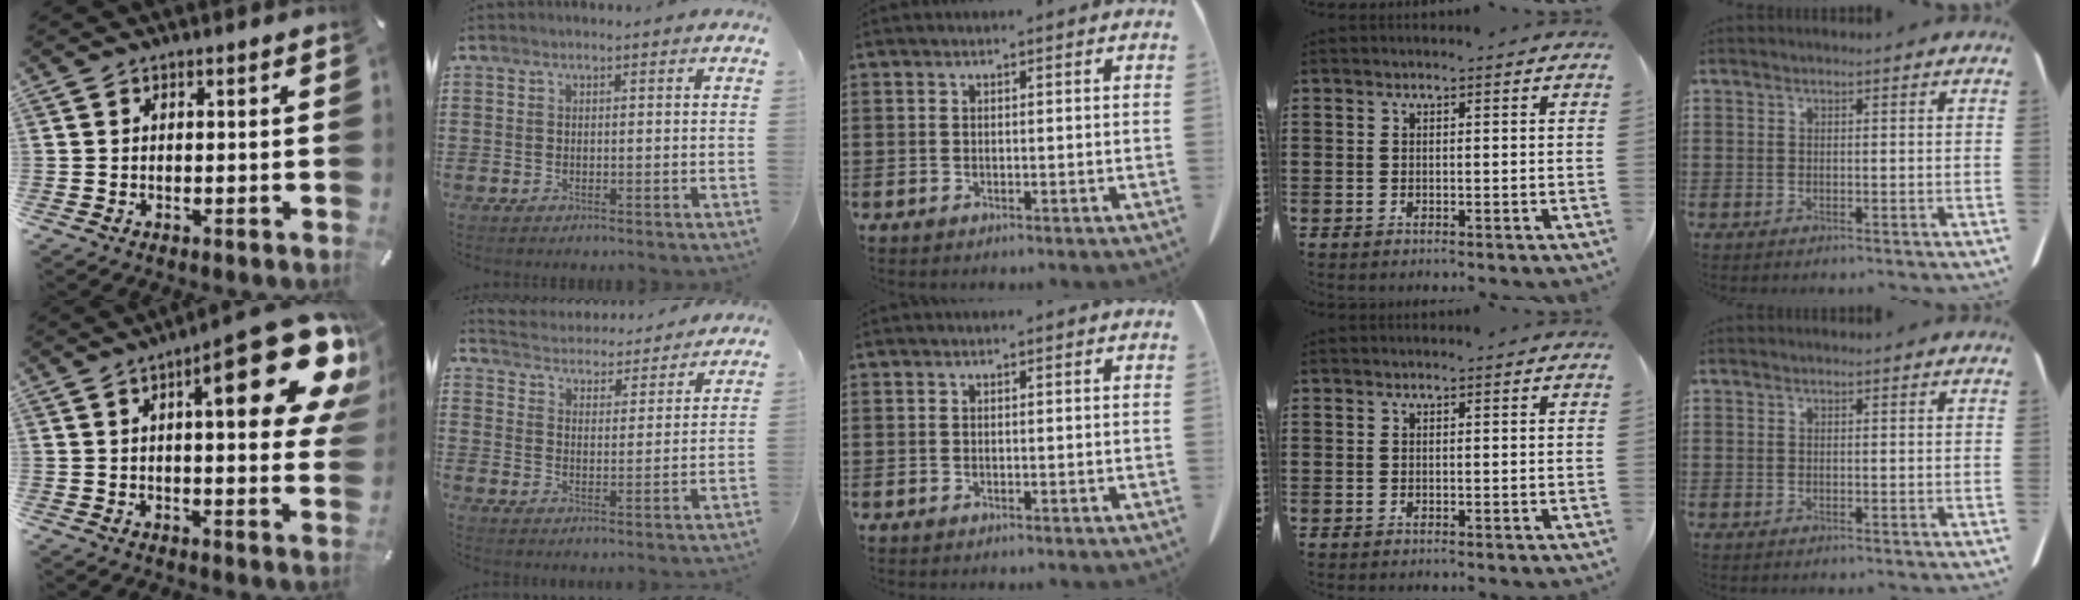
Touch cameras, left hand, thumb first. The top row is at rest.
{"thumb": {"total": 22.4, "force": [9.6, 6.6, 19.1], "torque": [-0.249, -0.058, 0.137]}, "index": {"total": 4.0, "force": [4.0, -0.2, -0.4], "torque": [-0.019, -0.038, 0.063]}}